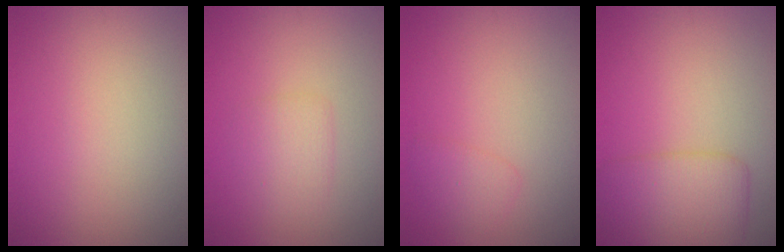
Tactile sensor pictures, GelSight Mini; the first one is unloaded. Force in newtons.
{"total": 1.8, "press": 1.8, "slide": 0.1}
{"total": 1.3, "press": 1.3, "slide": 0.0}
{"total": 4.2, "press": 4.2, "slide": 0.1}